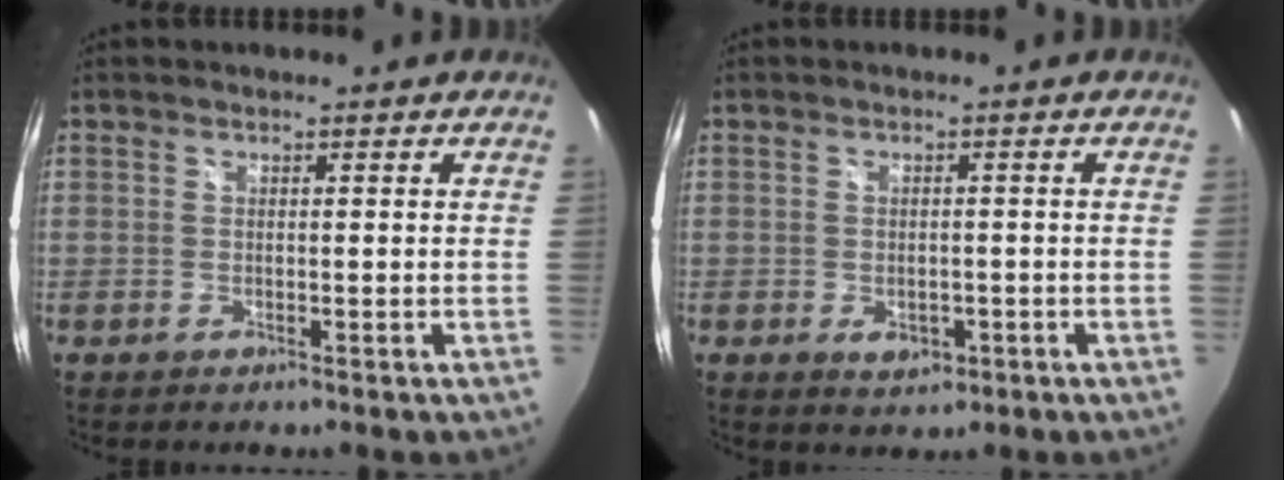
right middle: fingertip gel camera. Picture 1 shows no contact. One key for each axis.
{"total": 3.5, "fx": -1.2, "fy": 2.4, "fz": 2.3, "tx": -0.040, "ty": -0.005, "tz": -0.013}